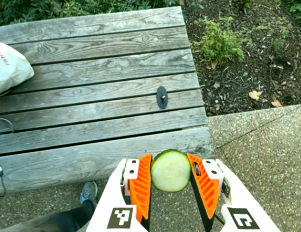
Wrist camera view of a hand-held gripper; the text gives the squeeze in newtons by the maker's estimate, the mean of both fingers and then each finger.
{"total": 14.0, "left": 14.4, "right": 13.6}